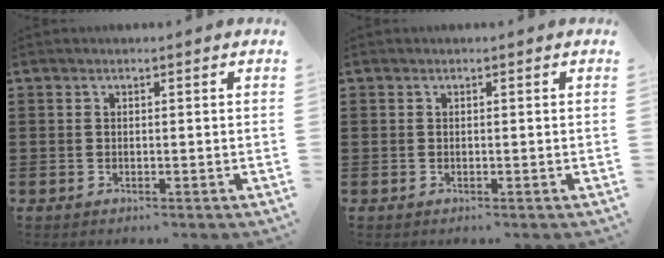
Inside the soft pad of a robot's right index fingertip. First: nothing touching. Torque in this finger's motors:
{"motor_torque": [-0.01, 0.01, 0.00, 0.00]}